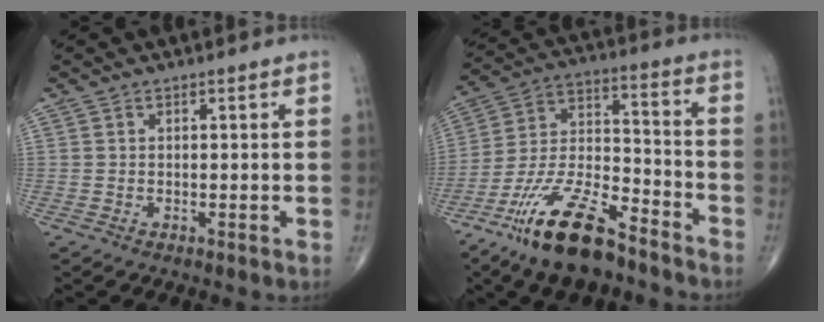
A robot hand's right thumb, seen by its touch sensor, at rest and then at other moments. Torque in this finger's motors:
{"motor_torque": [2.76, 1.23, 1.25, -1.51, 0.17]}